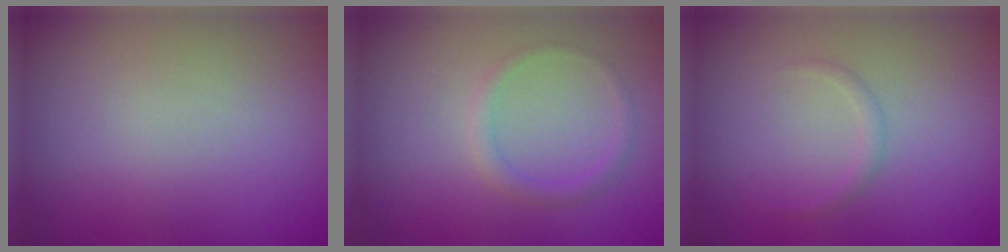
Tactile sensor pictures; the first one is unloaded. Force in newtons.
{"total": 1.2, "press": 1.2, "slide": 0.0}
{"total": 0.8, "press": 0.8, "slide": 0.1}